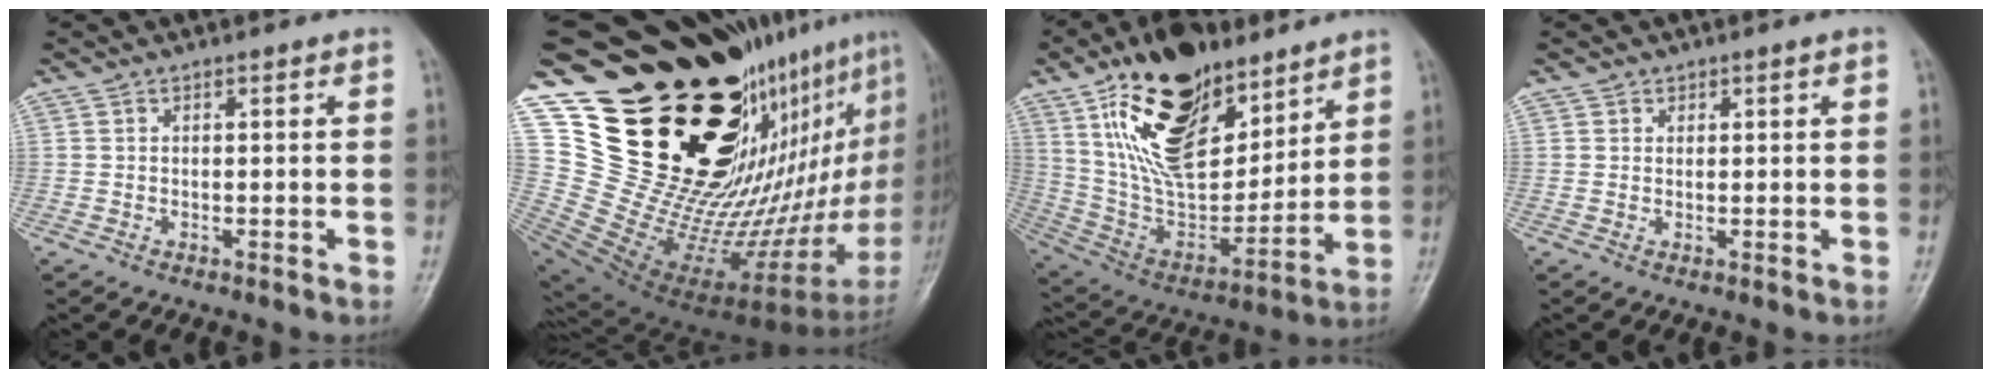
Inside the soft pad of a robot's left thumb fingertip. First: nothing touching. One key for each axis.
{"total": 40.2, "fx": 25.7, "fy": 13.2, "fz": 27.9, "tx": -0.385, "ty": -0.141, "tz": 0.423}
{"total": 24.8, "fx": 13.4, "fy": 12.4, "fz": 16.8, "tx": -0.257, "ty": -0.058, "tz": 0.249}
{"total": 1.0, "fx": 0.5, "fy": 0.7, "fz": 0.3, "tx": 0.006, "ty": -0.002, "tz": 0.006}